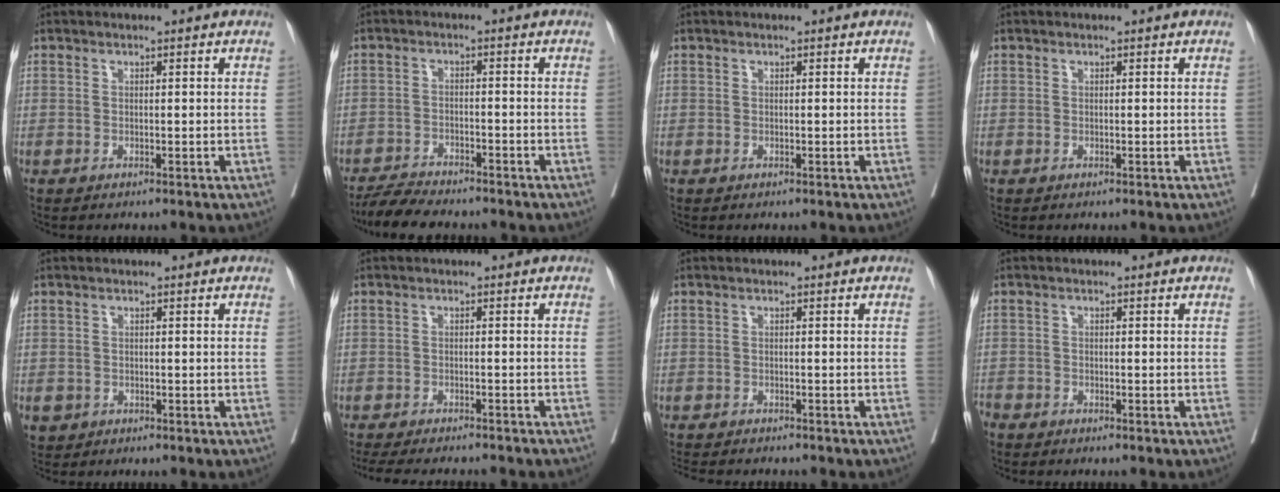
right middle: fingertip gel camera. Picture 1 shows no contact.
{"total": 6.9, "force": [-6.4, 0.7, 2.5], "torque": [-0.038, -0.019, -0.110]}
{"total": 0.0}
{"total": 0.0}
{"total": 1.7, "force": [-0.9, 1.5, 0.3], "torque": [-0.003, 0.004, -0.011]}
{"total": 14.5, "force": [-13.0, 2.3, 6.0], "torque": [-0.104, -0.023, -0.169]}
{"total": 8.6, "force": [-7.7, 1.7, 3.4], "torque": [-0.046, -0.008, -0.106]}
{"total": 3.4, "force": [-3.1, 0.9, 1.1], "torque": [-0.012, -0.004, -0.052]}